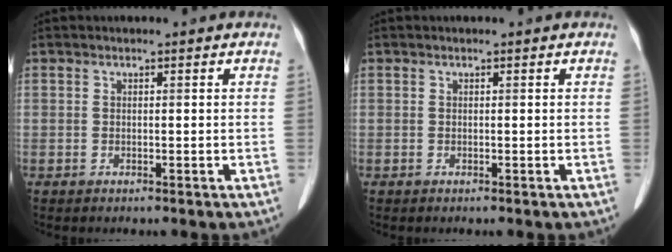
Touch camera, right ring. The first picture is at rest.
{"total": 0.0}